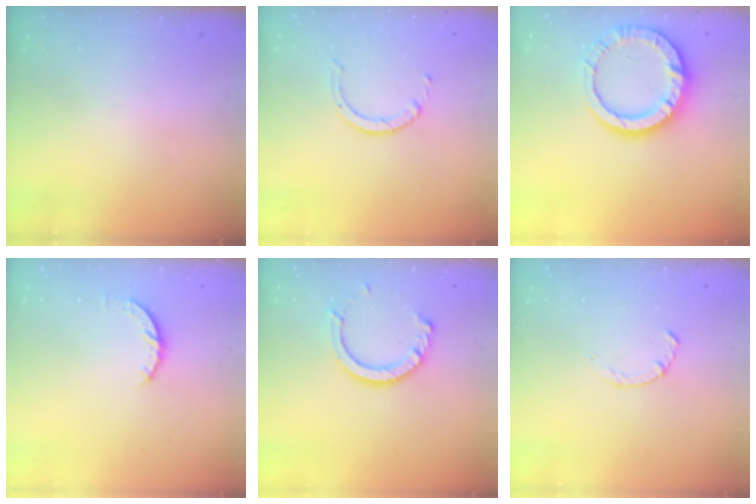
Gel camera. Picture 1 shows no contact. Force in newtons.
{"total": 2.5, "press": 2.5, "slide": 0.2}
{"total": 14.3, "press": 14.2, "slide": 1.7}
{"total": 5.0, "press": 4.9, "slide": 0.7}
{"total": 10.0, "press": 10.0, "slide": 0.9}
{"total": 2.4, "press": 2.3, "slide": 0.4}